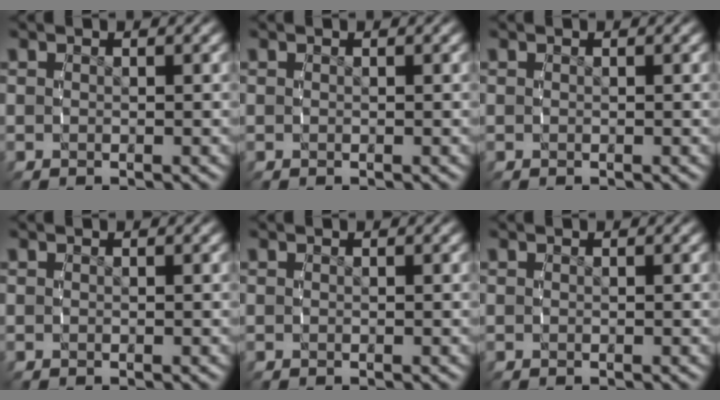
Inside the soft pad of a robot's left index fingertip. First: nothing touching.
{"total": 0.0}
{"total": 0.0}
{"total": 0.0}
{"total": 0.0}
{"total": 0.0}